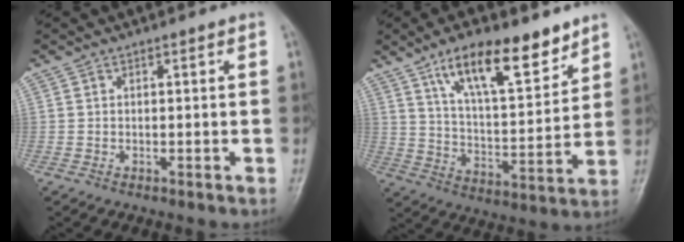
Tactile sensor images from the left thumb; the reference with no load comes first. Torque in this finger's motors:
{"motor_torque": [0.62, 0.47, 1.56, -1.20, 0.21]}